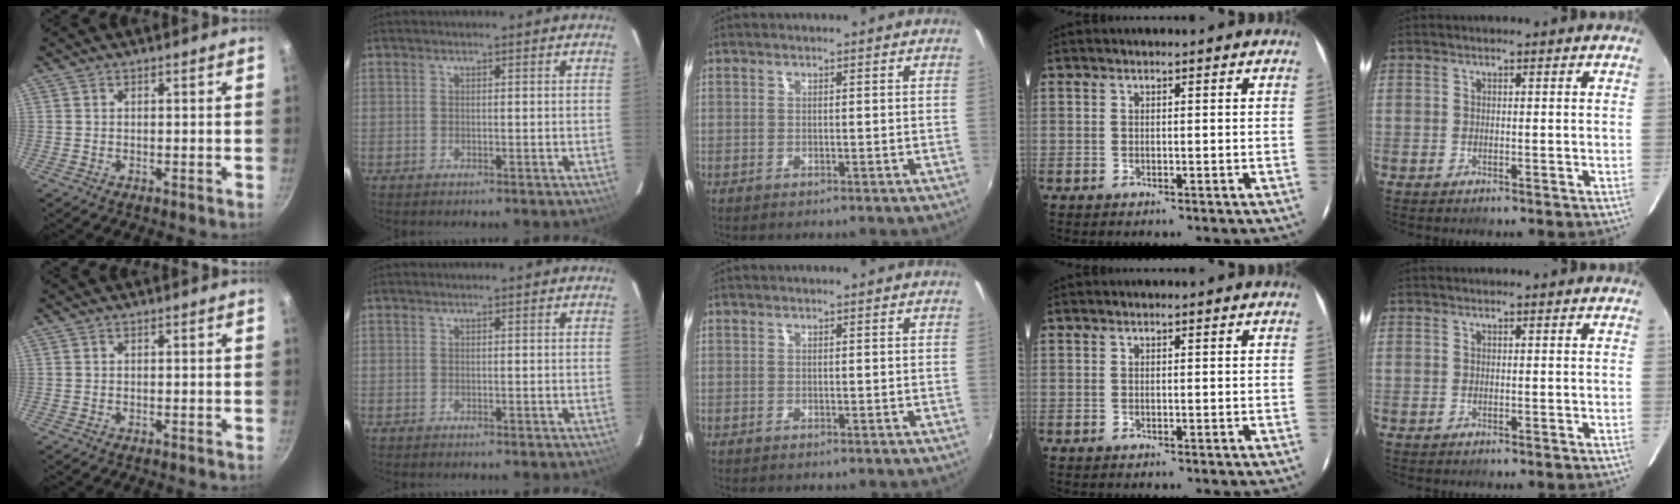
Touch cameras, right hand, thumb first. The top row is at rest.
{}